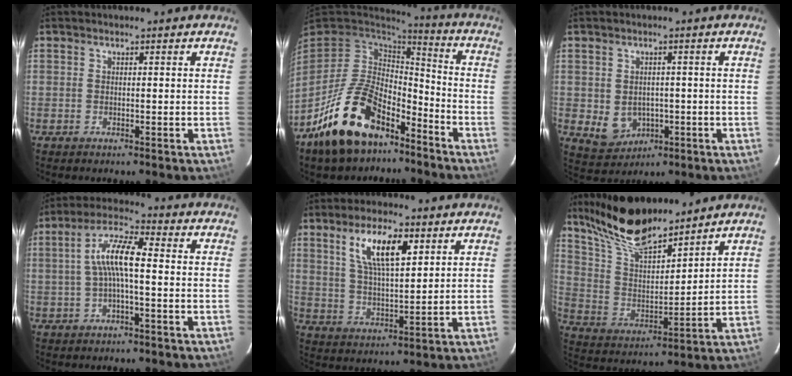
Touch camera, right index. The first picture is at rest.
{"total": 19.3, "force": [-12.0, 10.3, 11.1], "torque": [-0.232, 0.002, -0.193]}
{"total": 6.0, "force": [-1.2, 5.2, 2.8], "torque": [-0.065, 0.000, 0.002]}
{"total": 8.0, "force": [-0.3, 1.7, 7.8], "torque": [-0.161, 0.019, -0.006]}
{"total": 10.4, "force": [5.0, 3.2, 8.5], "torque": [-0.156, 0.009, 0.094]}
{"total": 17.4, "force": [14.2, 5.3, 8.6], "torque": [-0.168, 0.015, 0.266]}